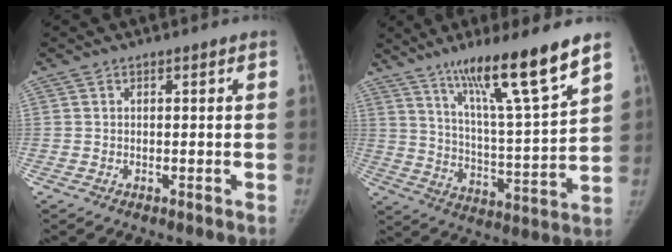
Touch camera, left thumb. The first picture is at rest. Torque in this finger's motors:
{"motor_torque": [0.67, -0.46, 1.63, -1.13, 0.11]}